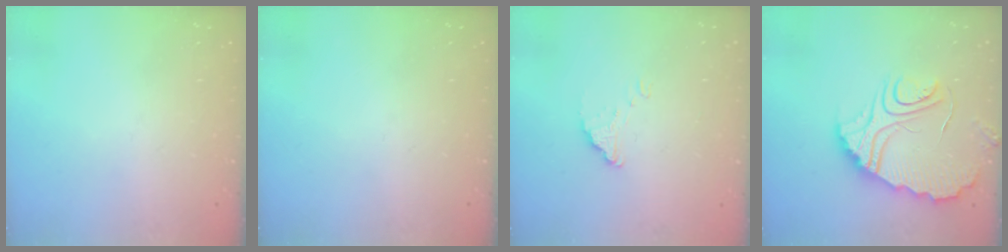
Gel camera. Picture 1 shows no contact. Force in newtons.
{"total": 0.0}
{"total": 1.6, "press": 1.6, "slide": 0.1}
{"total": 11.0, "press": 11.0, "slide": 1.0}